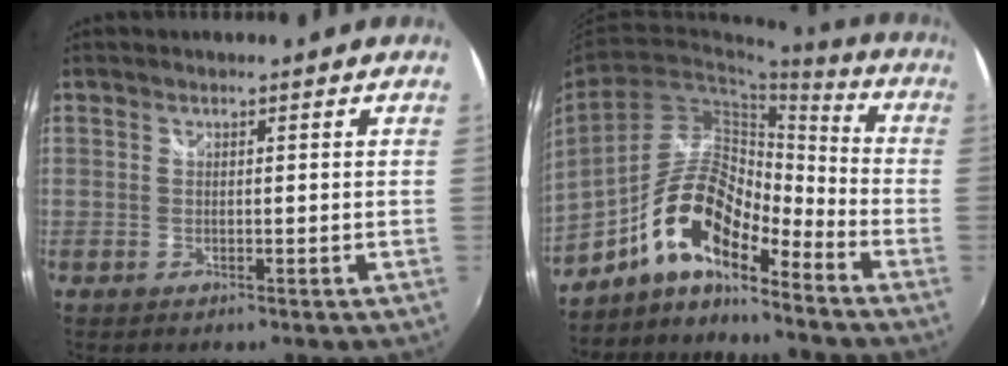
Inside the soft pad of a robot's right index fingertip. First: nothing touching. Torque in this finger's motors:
{"motor_torque": [1.09, -1.04, 0.89, 0.19]}